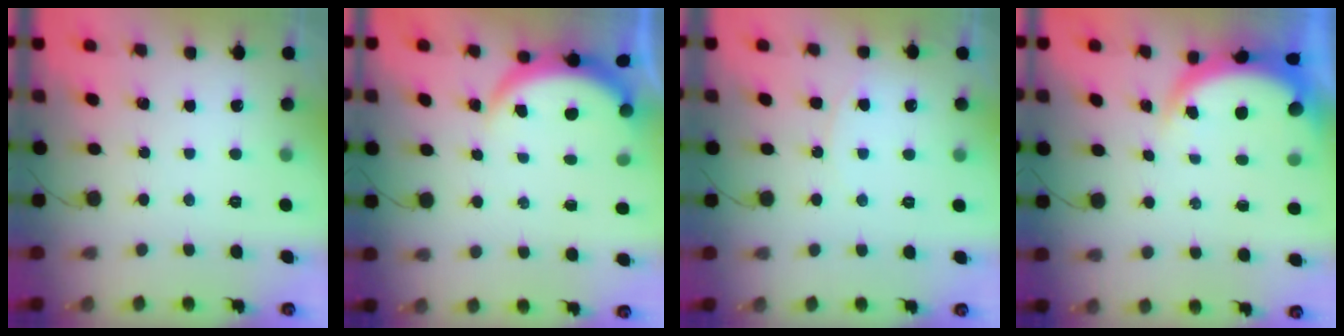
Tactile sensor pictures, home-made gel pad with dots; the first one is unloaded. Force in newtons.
{"total": 3.8, "press": 3.8, "slide": 0.2}
{"total": 4.8, "press": 4.8, "slide": 0.7}
{"total": 5.2, "press": 5.1, "slide": 0.5}